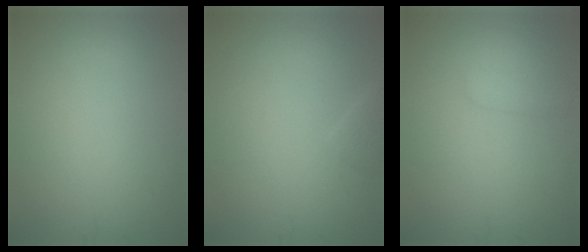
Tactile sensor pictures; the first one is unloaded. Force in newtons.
{"total": 1.0, "press": 1.0, "slide": 0.2}
{"total": 1.8, "press": 1.8, "slide": 0.1}